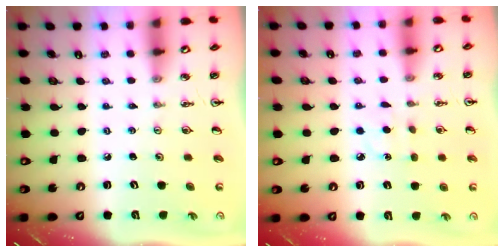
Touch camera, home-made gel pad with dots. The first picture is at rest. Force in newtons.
{"total": 4.7, "press": 4.7, "slide": 0.5}